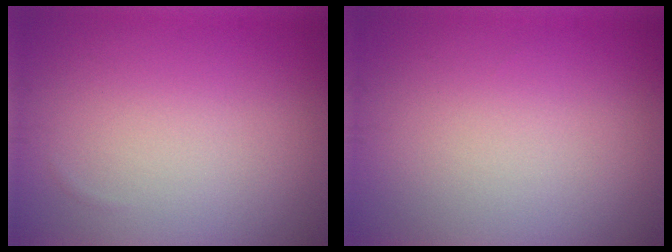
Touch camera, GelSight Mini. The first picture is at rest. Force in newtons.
{"total": 0.0}